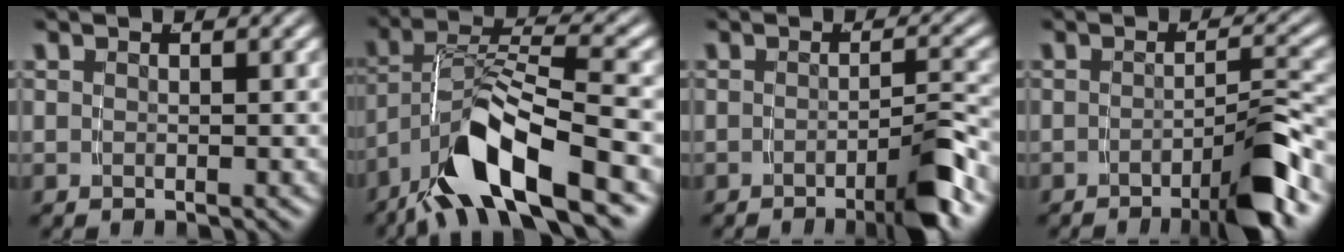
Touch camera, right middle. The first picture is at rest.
{"total": 7.4, "force": [-3.0, 2.5, 6.3], "torque": [-0.117, -0.010, -0.044]}
{"total": 3.8, "force": [-2.3, 0.0, 3.0], "torque": [-0.032, 0.002, -0.043]}
{"total": 4.8, "force": [-2.8, 0.0, 3.8], "torque": [-0.041, 0.003, -0.050]}